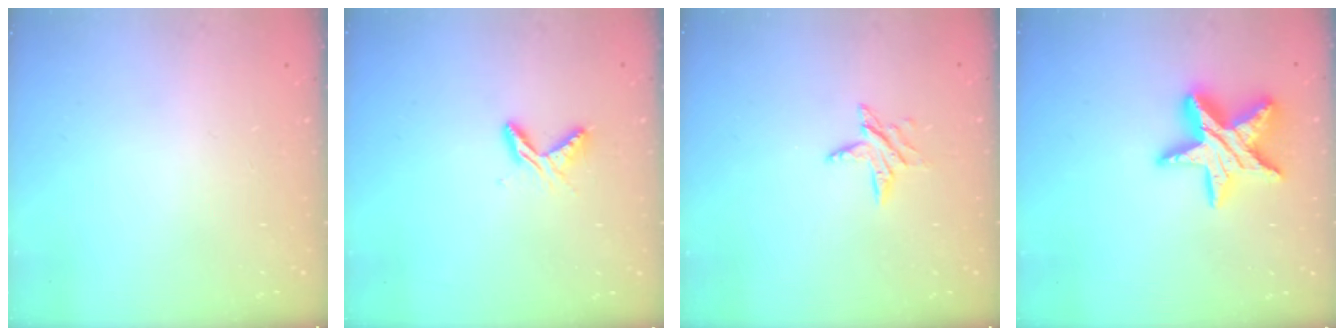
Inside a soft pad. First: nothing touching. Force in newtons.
{"total": 5.8, "press": 5.7, "slide": 0.4}
{"total": 6.1, "press": 6.1, "slide": 0.7}
{"total": 16.8, "press": 16.7, "slide": 1.1}